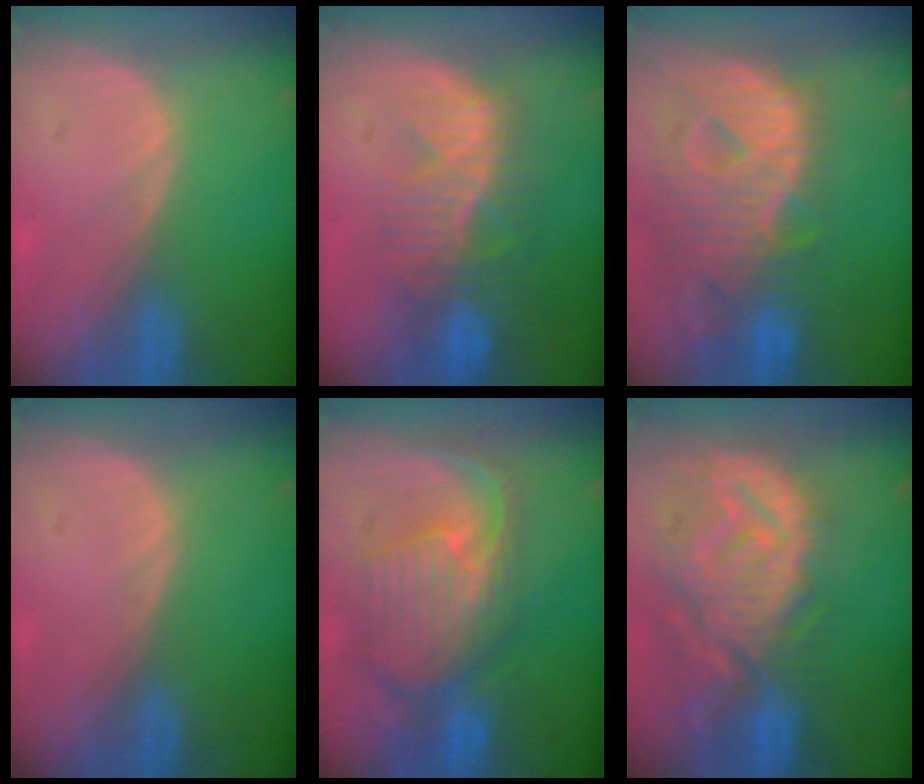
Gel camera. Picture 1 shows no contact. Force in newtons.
{"total": 10.1, "press": 8.6, "slide": 5.2}
{"total": 12.9, "press": 10.9, "slide": 6.9}
{"total": 0.0}
{"total": 11.0, "press": 9.6, "slide": 5.3}
{"total": 12.8, "press": 11.2, "slide": 6.1}